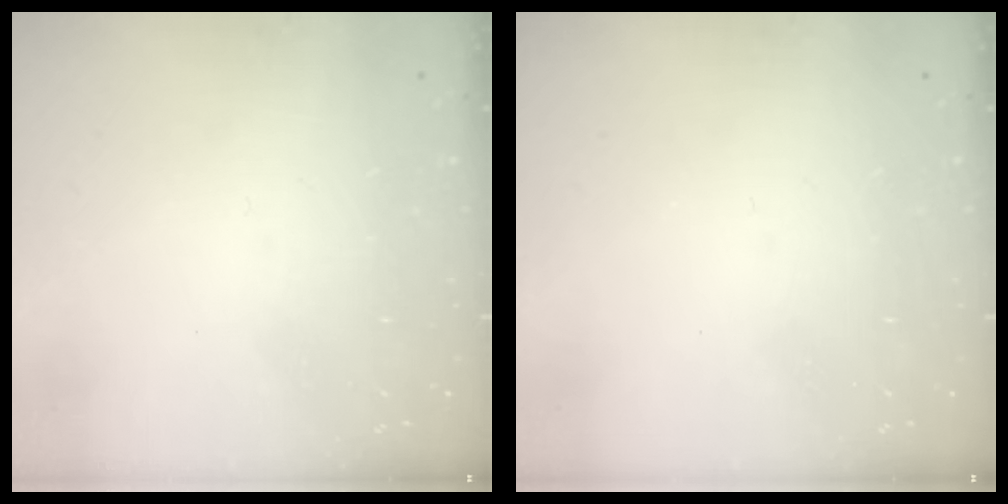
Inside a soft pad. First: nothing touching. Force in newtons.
{"total": 0.0}